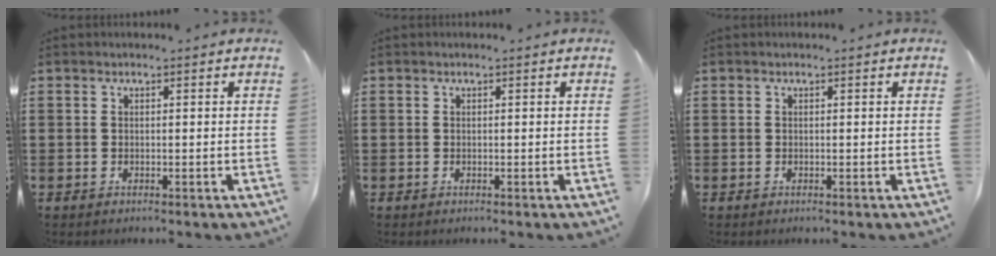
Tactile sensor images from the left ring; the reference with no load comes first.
{"total": 0.0}
{"total": 0.0}